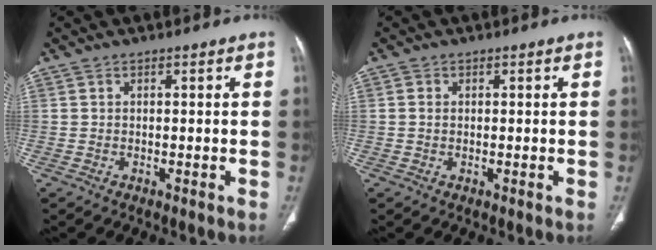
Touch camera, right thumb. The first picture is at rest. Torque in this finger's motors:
{"motor_torque": [-0.68, 0.08, -0.29, -0.14, -0.04]}